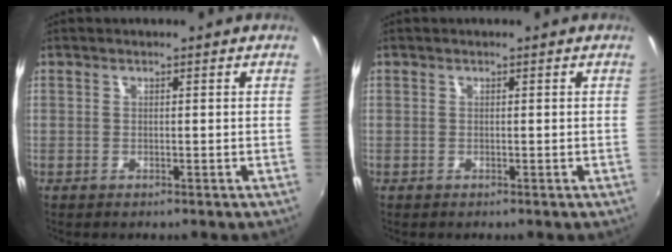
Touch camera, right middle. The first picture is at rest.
{"total": 0.0}